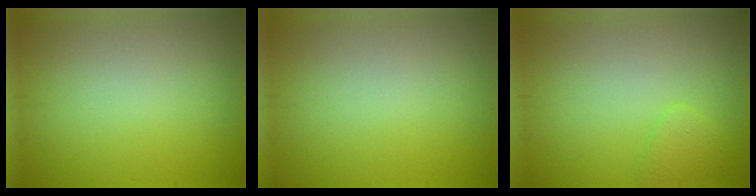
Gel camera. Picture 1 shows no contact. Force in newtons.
{"total": 0.0}
{"total": 1.4, "press": 1.4, "slide": 0.1}